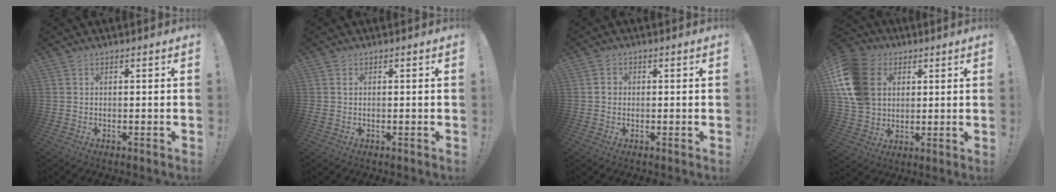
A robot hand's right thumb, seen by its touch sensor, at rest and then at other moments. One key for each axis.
{"total": 0.7, "fx": 0.3, "fy": 0.4, "fz": 0.5, "tx": -0.012, "ty": 0.003, "tz": 0.005}
{"total": 2.0, "fx": -0.3, "fy": 1.7, "fz": 0.9, "tx": -0.010, "ty": 0.004, "tz": -0.006}
{"total": 18.9, "fx": 4.9, "fy": 14.7, "fz": 10.9, "tx": -0.208, "ty": -0.005, "tz": 0.099}